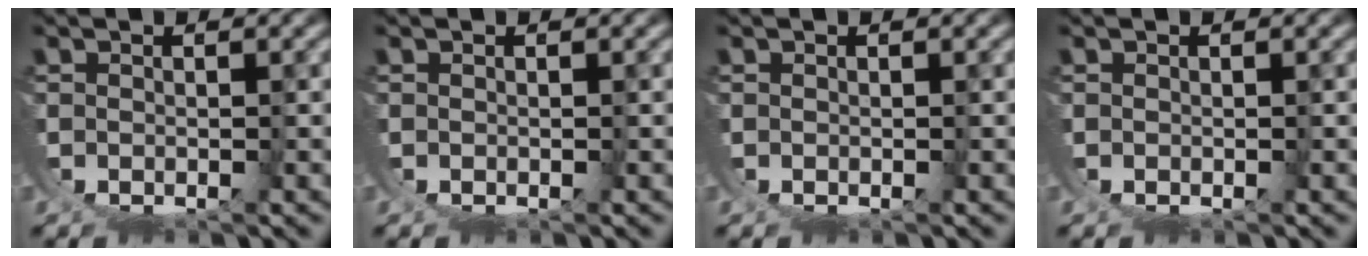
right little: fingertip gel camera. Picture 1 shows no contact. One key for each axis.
{"total": 0.0}
{"total": 0.0}
{"total": 0.0}